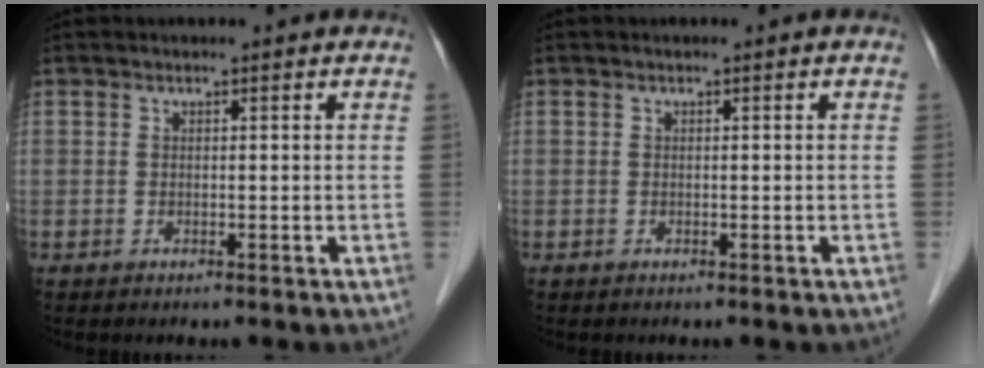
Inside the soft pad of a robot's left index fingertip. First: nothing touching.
{"total": 0.0}